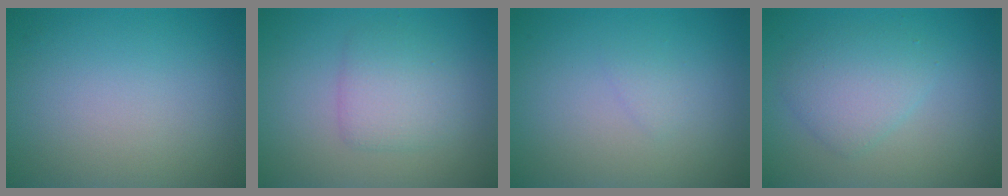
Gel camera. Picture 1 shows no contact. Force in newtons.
{"total": 2.7, "press": 2.7, "slide": 0.1}
{"total": 0.7, "press": 0.7, "slide": 0.1}
{"total": 3.1, "press": 3.1, "slide": 0.3}